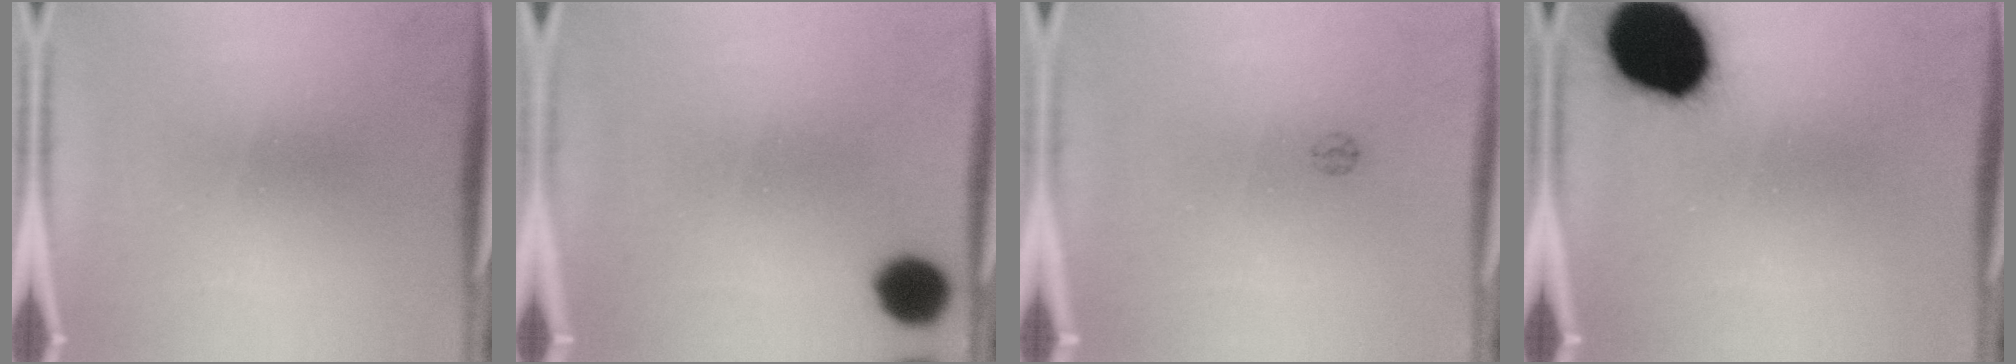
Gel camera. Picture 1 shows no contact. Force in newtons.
{"total": 7.3}
{"total": 1.0}
{"total": 17.9}